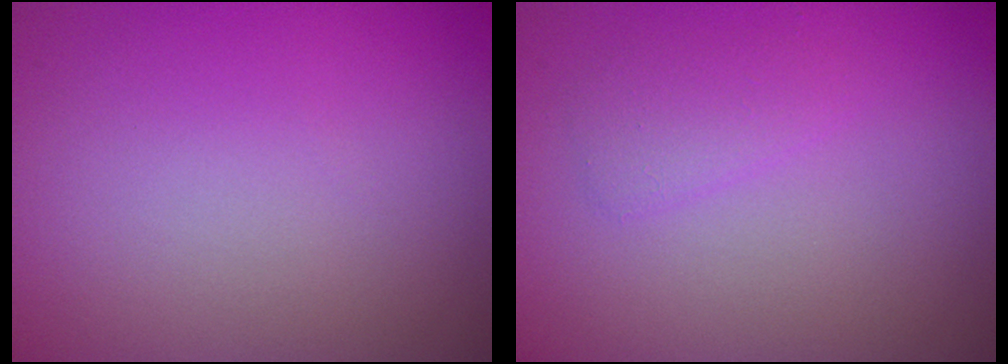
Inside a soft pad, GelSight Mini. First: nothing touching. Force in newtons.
{"total": 1.4, "press": 1.4, "slide": 0.1}